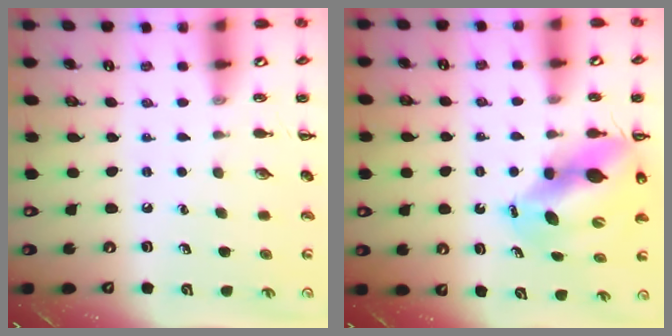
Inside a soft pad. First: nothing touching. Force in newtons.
{"total": 11.0, "press": 10.5, "slide": 3.2}